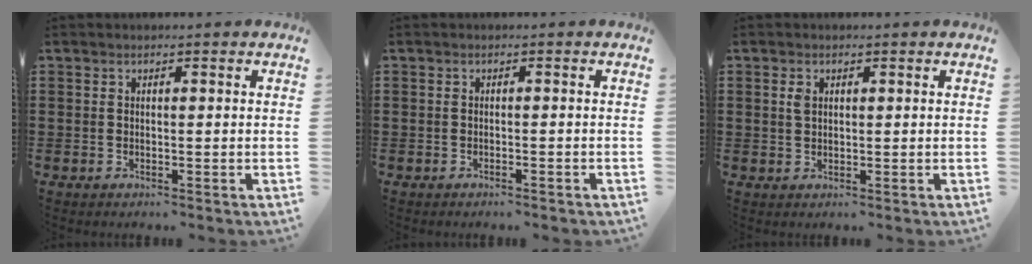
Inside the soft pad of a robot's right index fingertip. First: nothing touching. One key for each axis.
{"total": 0.7, "fx": -0.7, "fy": 0.0, "fz": 0.2, "tx": -0.005, "ty": -0.003, "tz": -0.014}
{"total": 1.6, "fx": 0.6, "fy": 1.0, "fz": 1.2, "tx": -0.027, "ty": 0.005, "tz": 0.010}